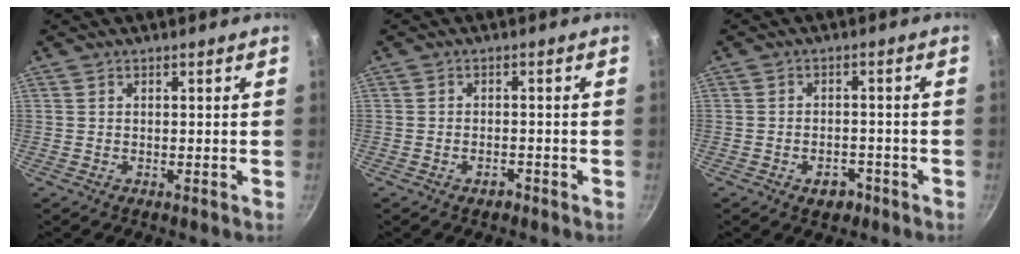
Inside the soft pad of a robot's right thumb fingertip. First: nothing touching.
{"total": 1.9, "force": [-1.3, 1.0, 0.9], "torque": [-0.008, 0.015, -0.017]}
{"total": 4.1, "force": [-2.3, 2.7, 2.0], "torque": [-0.015, 0.021, -0.026]}